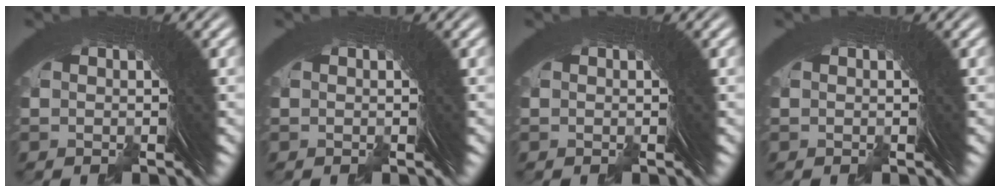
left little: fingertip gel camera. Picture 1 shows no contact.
{"total": 0.0}
{"total": 0.0}
{"total": 0.0}